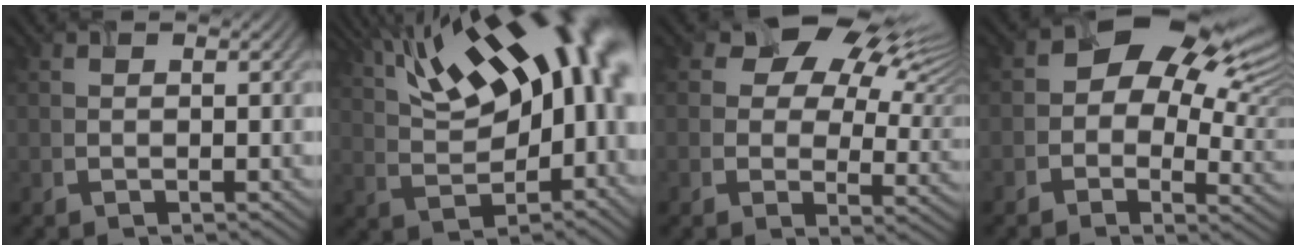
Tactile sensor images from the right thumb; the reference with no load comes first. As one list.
[{"total": 19.8, "force": [7.0, 9.6, 15.8], "torque": [-0.243, 0.049, 0.110]}, {"total": 12.9, "force": [7.3, 7.7, 7.3], "torque": [-0.123, 0.012, 0.120]}, {"total": 13.4, "force": [4.9, 8.7, 8.9], "torque": [-0.131, 0.000, 0.084]}]